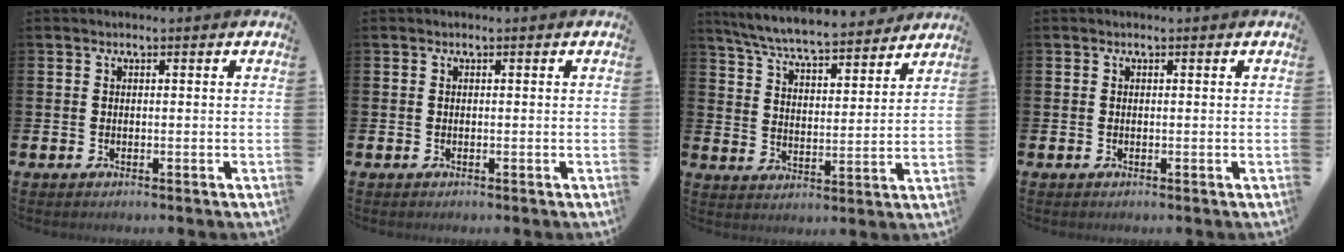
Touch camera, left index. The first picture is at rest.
{"total": 0.0}
{"total": 7.3, "force": [7.0, 0.6, 2.1], "torque": [-0.073, -0.047, 0.122]}
{"total": 0.0}